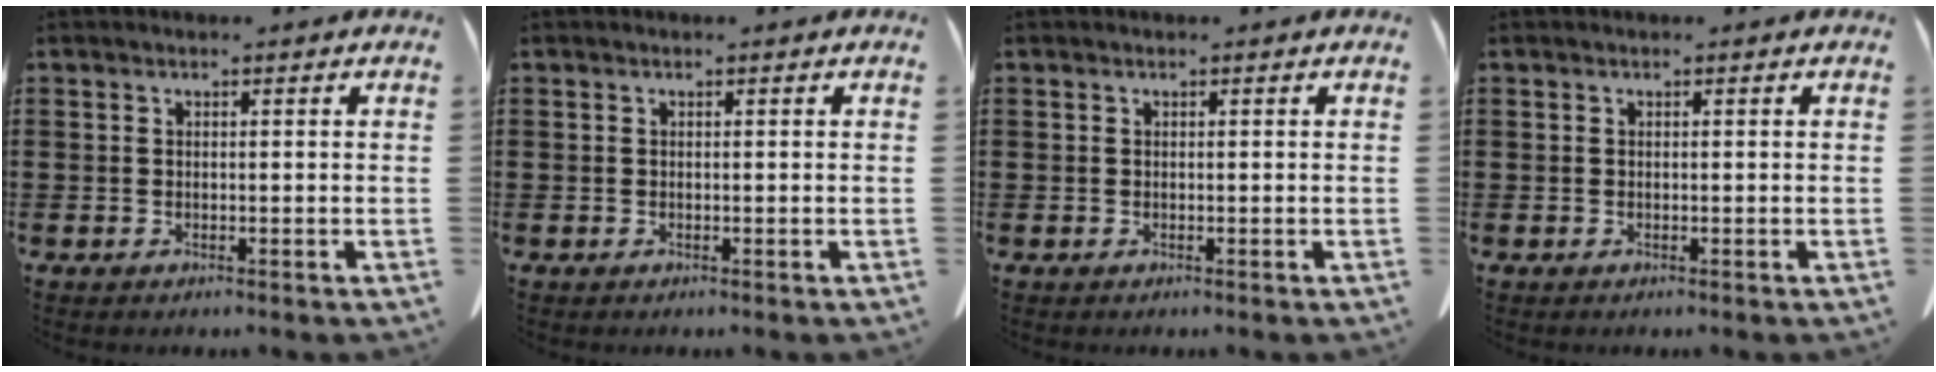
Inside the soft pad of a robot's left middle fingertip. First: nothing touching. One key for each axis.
{"total": 0.0}
{"total": 0.0}
{"total": 0.0}